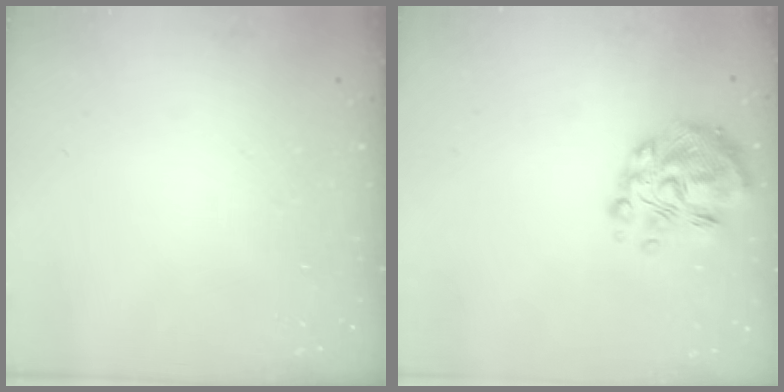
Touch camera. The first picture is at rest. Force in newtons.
{"total": 11.0, "press": 10.7, "slide": 2.4}